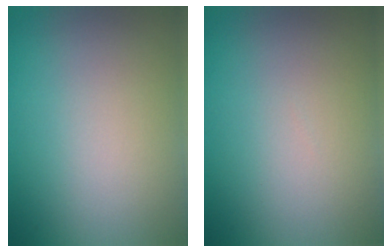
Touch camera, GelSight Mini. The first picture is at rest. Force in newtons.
{"total": 0.0}